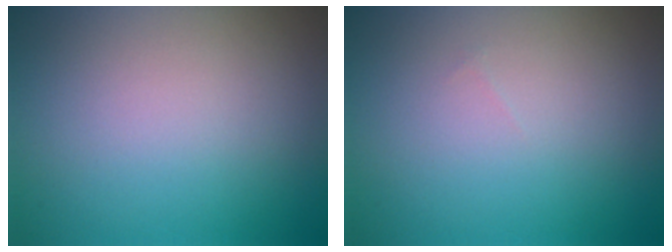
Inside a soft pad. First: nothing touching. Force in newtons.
{"total": 0.0}